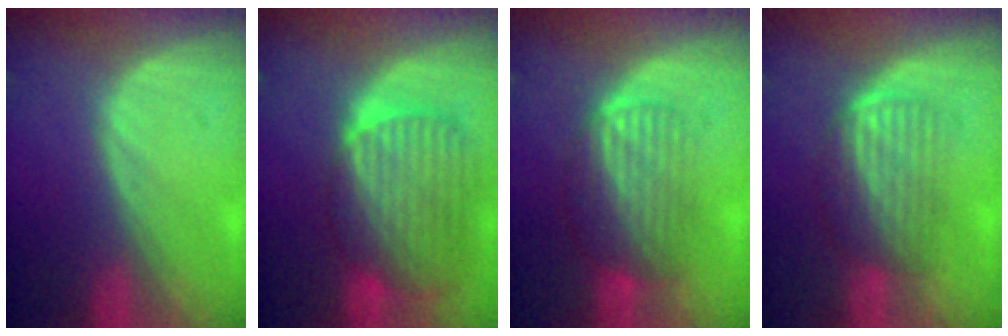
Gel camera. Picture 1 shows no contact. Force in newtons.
{"total": 10.7, "press": 9.1, "slide": 5.6}
{"total": 6.6, "press": 6.3, "slide": 1.9}
{"total": 5.8, "press": 5.6, "slide": 1.7}